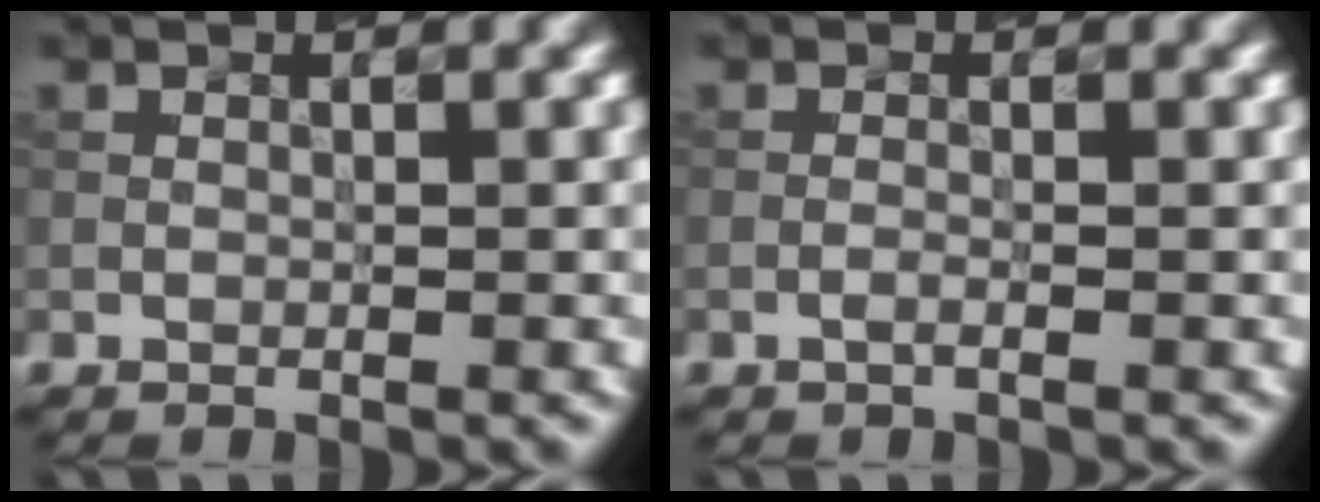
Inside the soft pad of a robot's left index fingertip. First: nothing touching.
{"total": 0.6, "force": [-0.4, 0.0, 0.4], "torque": [-0.010, 0.005, -0.004]}